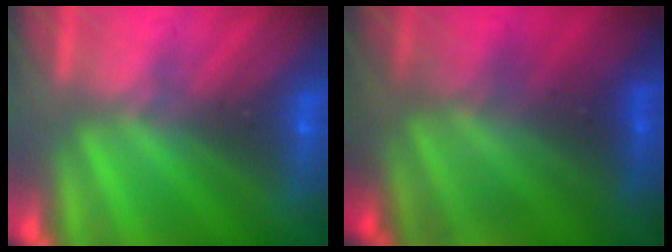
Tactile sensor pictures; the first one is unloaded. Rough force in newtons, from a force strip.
{"total": 4.5}